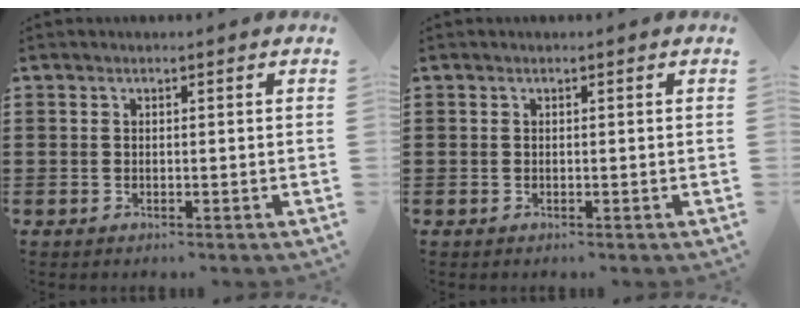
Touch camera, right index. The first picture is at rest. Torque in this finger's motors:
{"motor_torque": [-0.02, 0.02, 0.00, -0.01]}